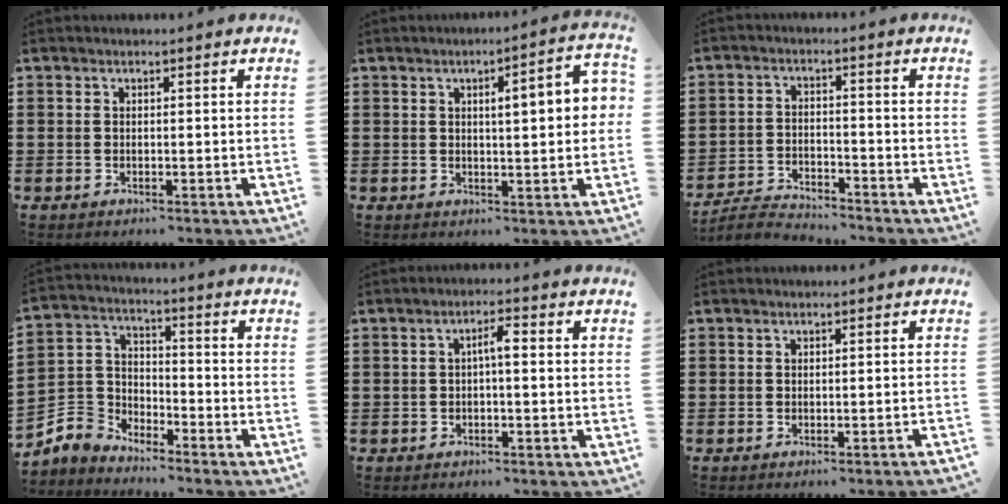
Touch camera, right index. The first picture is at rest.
{"total": 5.4, "force": [0.9, 1.2, 5.2], "torque": [-0.083, -0.001, 0.008]}
{"total": 3.2, "force": [-3.1, 0.5, 0.4], "torque": [-0.020, 0.004, -0.069]}
{"total": 4.7, "force": [-3.8, 2.8, -0.1], "torque": [-0.039, -0.003, -0.089]}
{"total": 2.6, "force": [-0.1, 0.6, 2.5], "torque": [-0.048, 0.007, -0.006]}
{"total": 0.8, "force": [-0.6, -0.2, 0.4], "torque": [-0.008, -0.002, -0.013]}